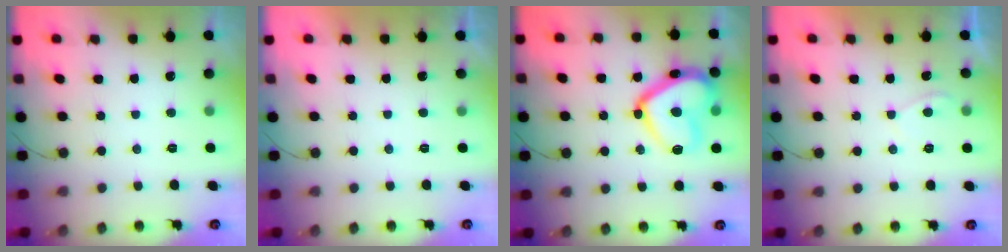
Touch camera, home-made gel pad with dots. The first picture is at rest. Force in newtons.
{"total": 2.2, "press": 2.2, "slide": 0.4}
{"total": 18.5, "press": 18.5, "slide": 1.6}
{"total": 1.3, "press": 1.2, "slide": 0.6}